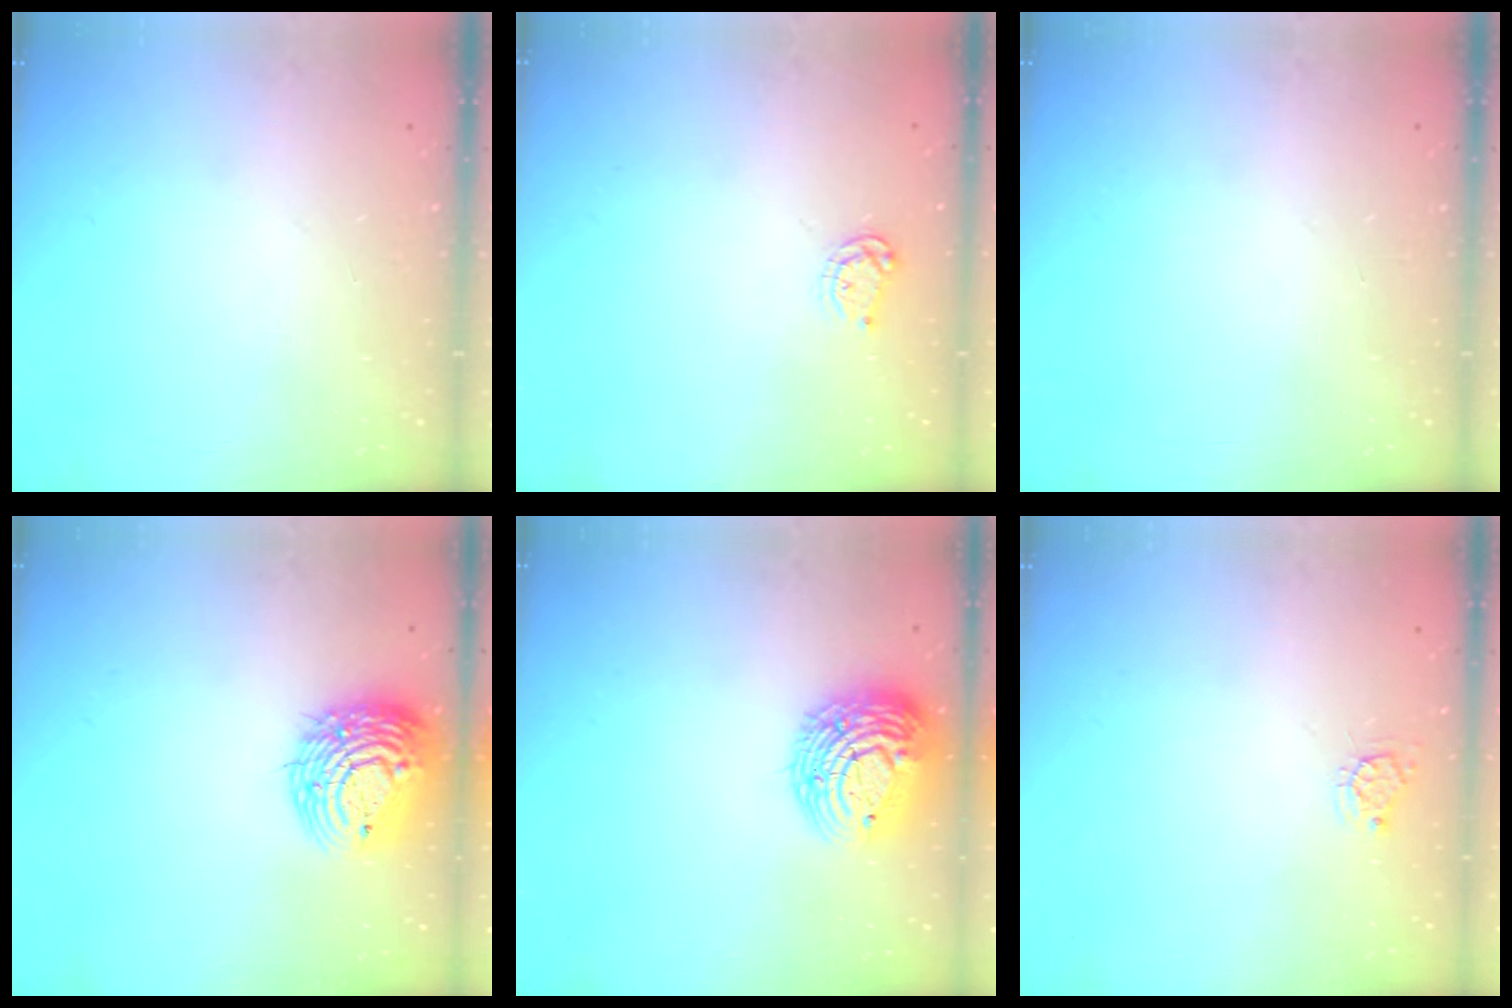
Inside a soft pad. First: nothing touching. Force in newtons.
{"total": 5.2, "press": 5.2, "slide": 0.6}
{"total": 0.0}
{"total": 14.0, "press": 13.9, "slide": 1.8}
{"total": 14.1, "press": 14.1, "slide": 1.0}
{"total": 3.9, "press": 3.8, "slide": 0.3}